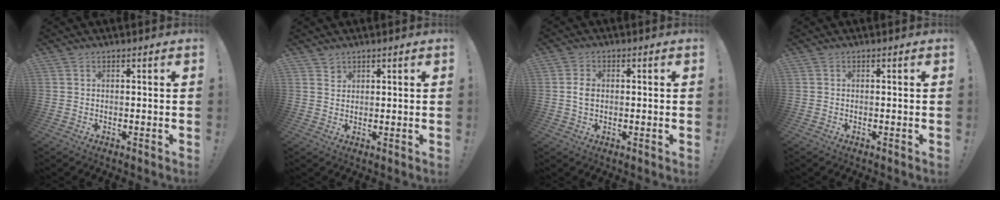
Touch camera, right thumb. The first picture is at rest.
{"total": 1.7, "force": [1.5, 0.8, 0.2], "torque": [0.008, -0.014, 0.025]}
{"total": 3.4, "force": [-0.3, 2.2, 2.6], "torque": [-0.049, 0.004, -0.007]}
{"total": 0.0}